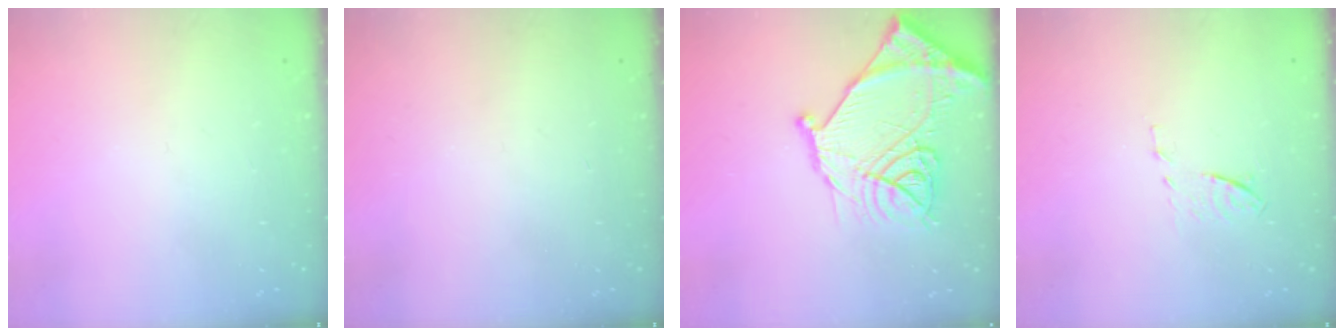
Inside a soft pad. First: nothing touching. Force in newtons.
{"total": 0.0}
{"total": 21.2, "press": 21.1, "slide": 1.9}
{"total": 6.2, "press": 6.1, "slide": 1.0}